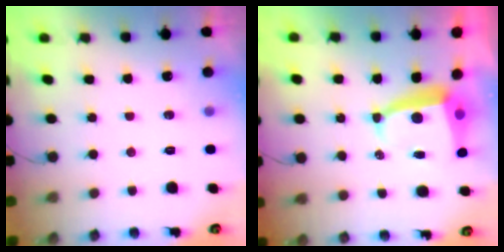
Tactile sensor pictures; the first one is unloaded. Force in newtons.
{"total": 6.6, "press": 6.5, "slide": 0.9}